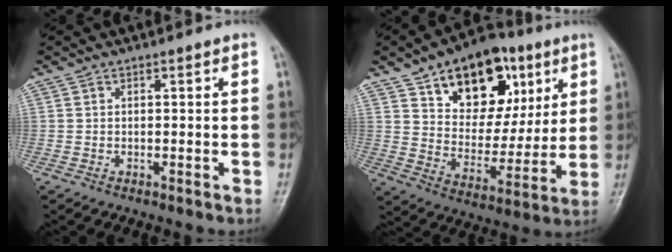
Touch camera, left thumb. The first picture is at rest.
{"total": 20.0, "force": [9.8, 12.5, 12.2], "torque": [-0.129, -0.030, 0.161]}